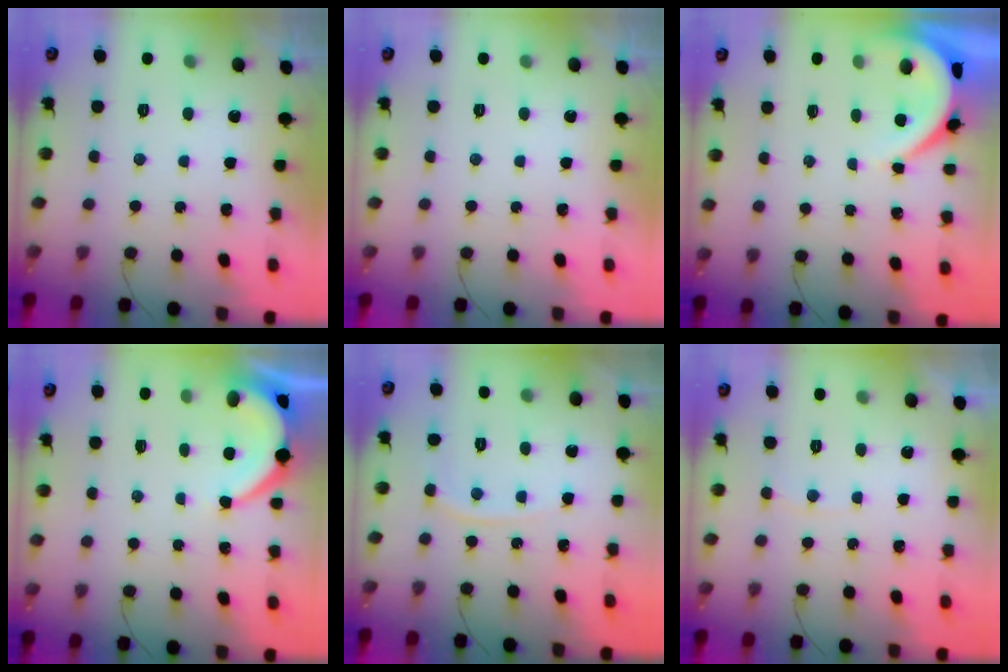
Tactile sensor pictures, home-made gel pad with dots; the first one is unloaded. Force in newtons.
{"total": 0.0}
{"total": 3.5, "press": 3.5, "slide": 0.4}
{"total": 5.0, "press": 4.9, "slide": 0.5}
{"total": 4.1, "press": 4.0, "slide": 0.6}
{"total": 2.9, "press": 2.9, "slide": 0.4}